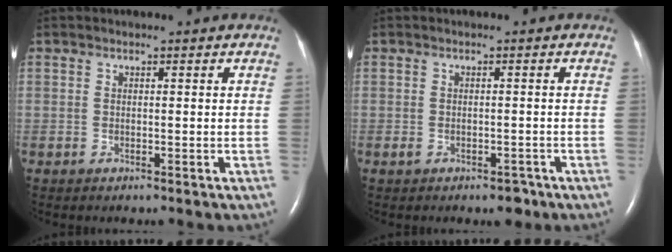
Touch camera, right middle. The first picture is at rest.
{"total": 2.6, "force": [-1.5, 1.4, 1.5], "torque": [-0.017, 0.002, -0.013]}